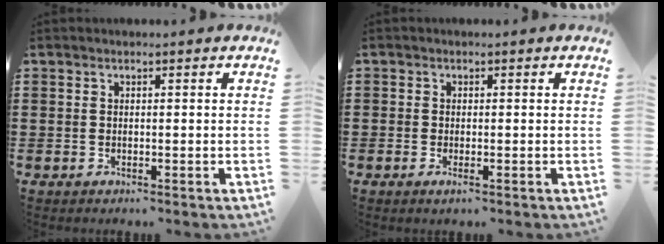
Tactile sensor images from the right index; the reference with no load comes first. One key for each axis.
{"total": 0.7, "fx": -0.3, "fy": 0.3, "fz": 0.6, "tx": -0.013, "ty": -0.004, "tz": -0.004}